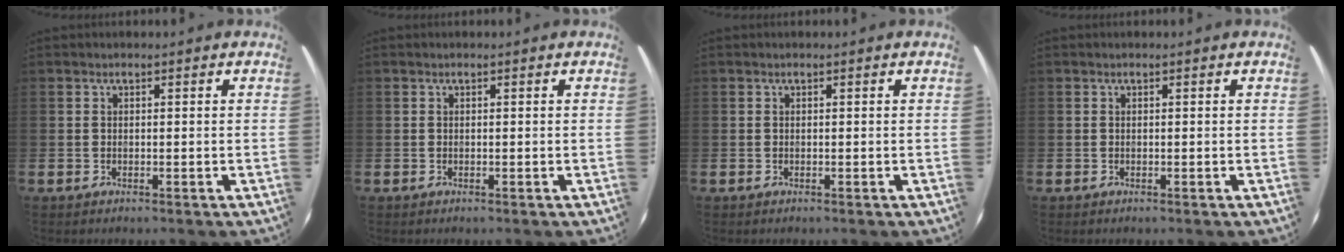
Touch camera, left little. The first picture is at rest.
{"total": 0.0}
{"total": 0.0}
{"total": 0.0}